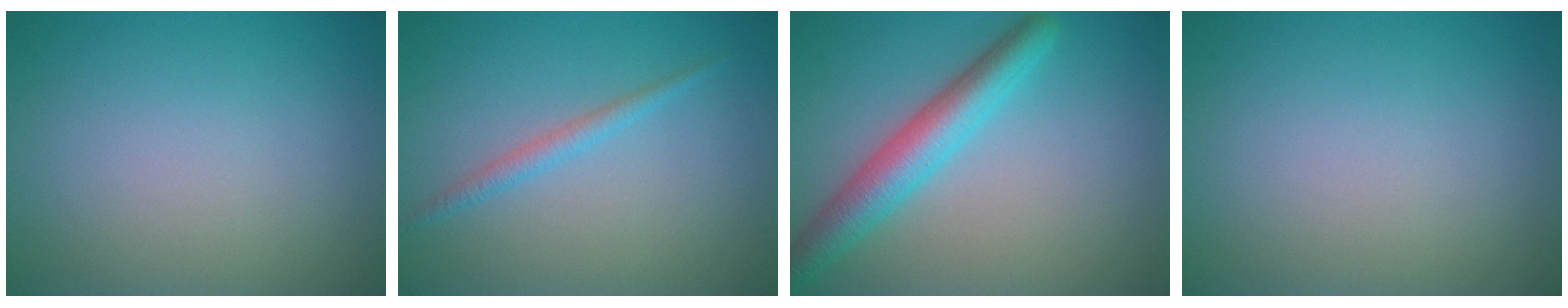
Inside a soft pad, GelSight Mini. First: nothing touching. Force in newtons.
{"total": 1.5, "press": 1.5, "slide": 0.1}
{"total": 4.9, "press": 4.9, "slide": 0.2}
{"total": 0.0}